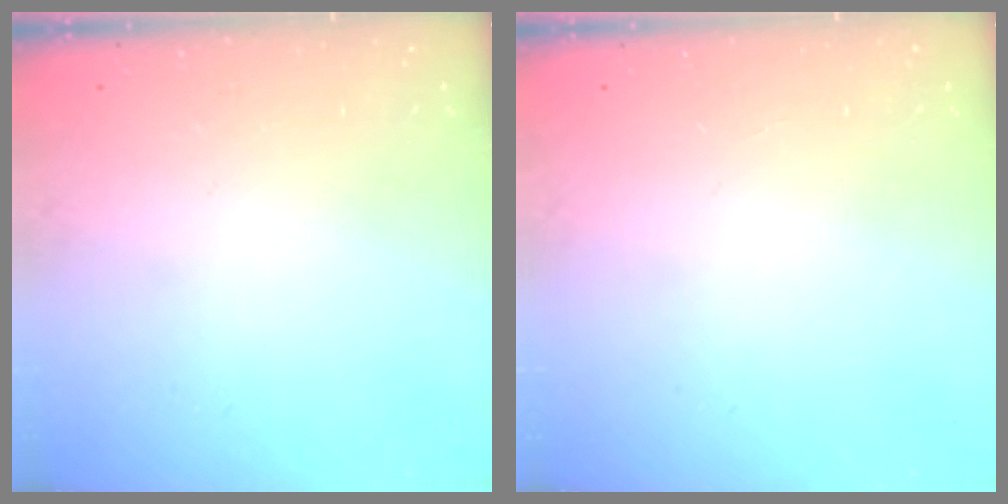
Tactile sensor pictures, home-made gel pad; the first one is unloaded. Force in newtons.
{"total": 0.0}